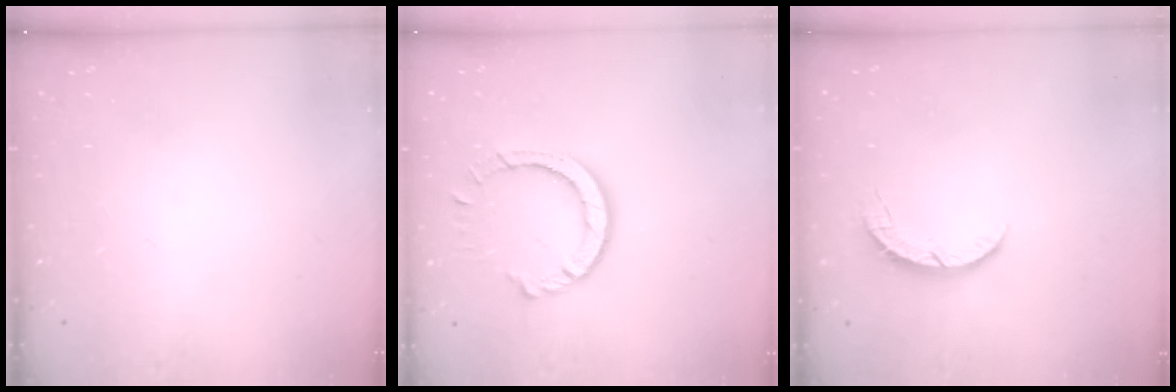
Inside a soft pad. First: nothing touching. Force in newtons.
{"total": 8.8, "press": 8.7, "slide": 1.0}
{"total": 3.6, "press": 3.5, "slide": 0.5}